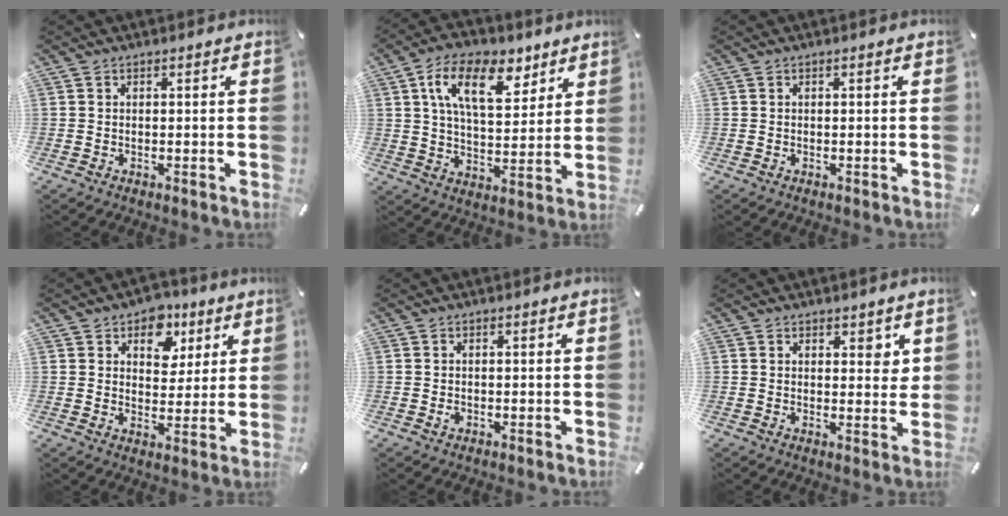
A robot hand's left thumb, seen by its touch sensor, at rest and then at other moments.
{"total": 15.1, "force": [7.5, 8.3, 10.2], "torque": [-0.163, -0.016, 0.131]}
{"total": 0.0}
{"total": 8.7, "force": [4.6, 6.8, 2.8], "torque": [-0.029, -0.028, 0.078]}
{"total": 0.7, "force": [0.0, 0.6, 0.4], "torque": [-0.008, 0.002, -0.001]}
{"total": 3.5, "force": [2.2, 2.3, 1.5], "torque": [-0.002, -0.011, 0.033]}